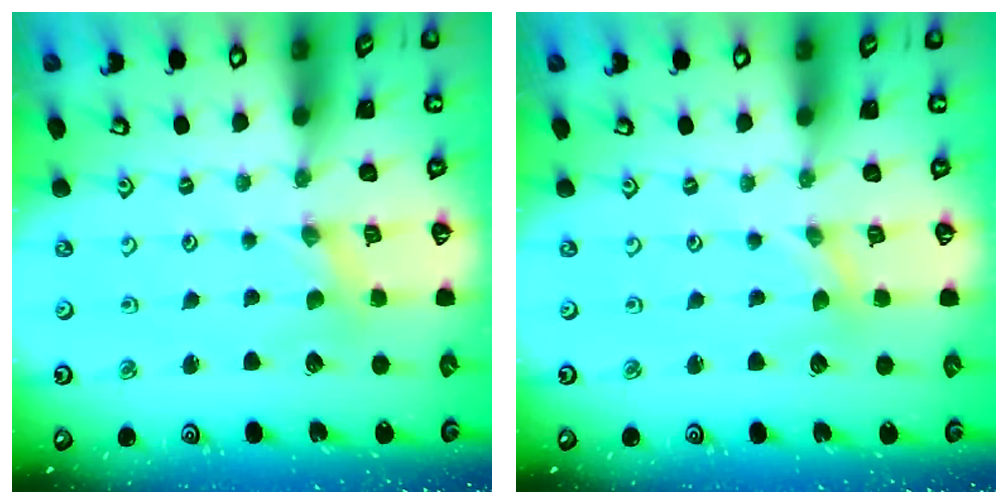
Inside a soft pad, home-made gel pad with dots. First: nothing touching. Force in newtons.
{"total": 0.0}